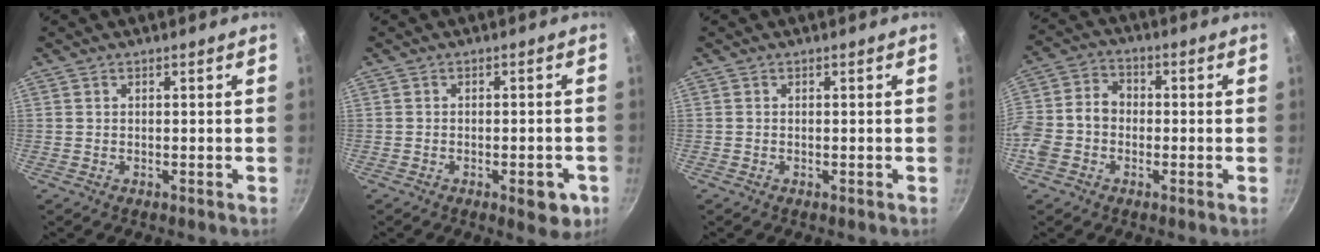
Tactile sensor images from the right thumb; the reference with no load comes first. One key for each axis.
{"total": 5.9, "fx": -2.4, "fy": 2.7, "fz": 4.7, "tx": -0.039, "ty": 0.013, "tz": -0.025}
{"total": 0.0}
{"total": 9.5, "fx": -1.7, "fy": 7.5, "fz": 5.6, "tx": -0.092, "ty": 0.030, "tz": -0.048}